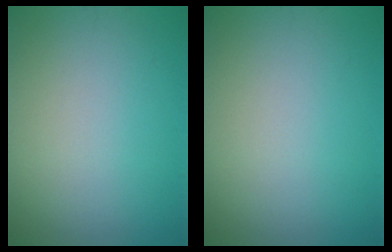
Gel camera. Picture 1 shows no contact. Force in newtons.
{"total": 0.0}